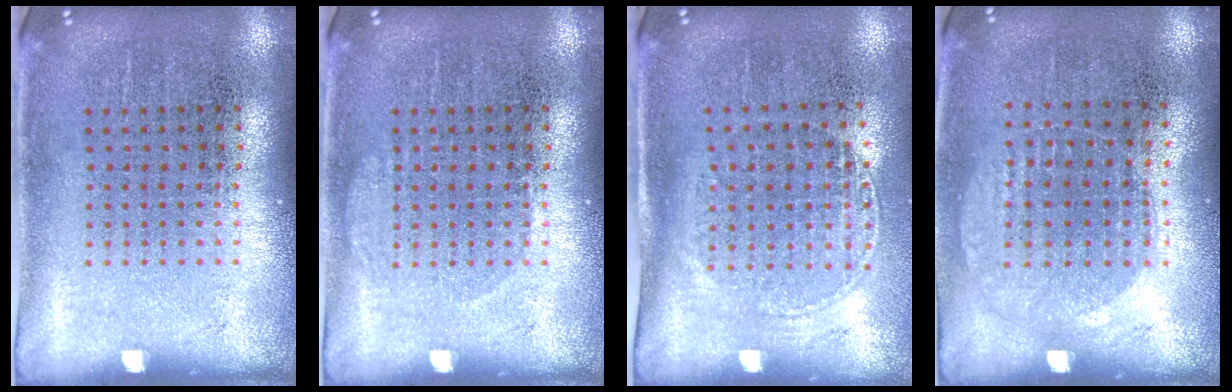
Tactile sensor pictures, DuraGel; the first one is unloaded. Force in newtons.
{"total": 0.9, "press": 0.9, "slide": 0.3}
{"total": 1.5, "press": 1.2, "slide": 0.8}
{"total": 0.9, "press": 0.8, "slide": 0.4}